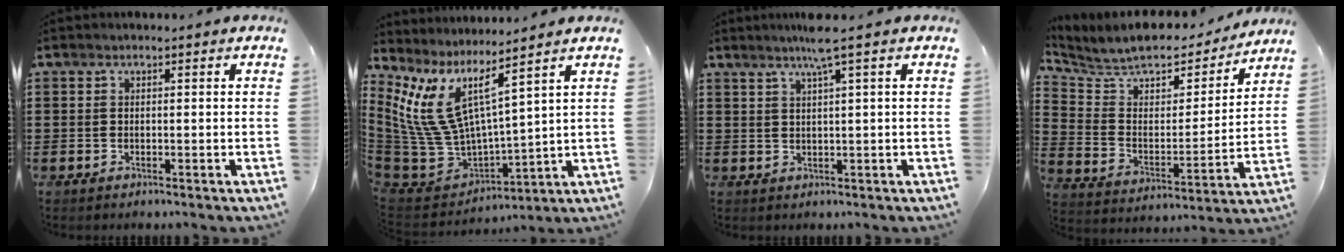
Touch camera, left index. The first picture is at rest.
{"total": 9.8, "force": [4.6, 4.0, 7.6], "torque": [-0.208, -0.058, 0.078]}
{"total": 4.0, "force": [2.4, -0.7, 3.1], "torque": [-0.065, -0.002, 0.040]}
{"total": 8.0, "force": [7.3, 2.7, 2.0], "torque": [-0.075, -0.051, 0.124]}